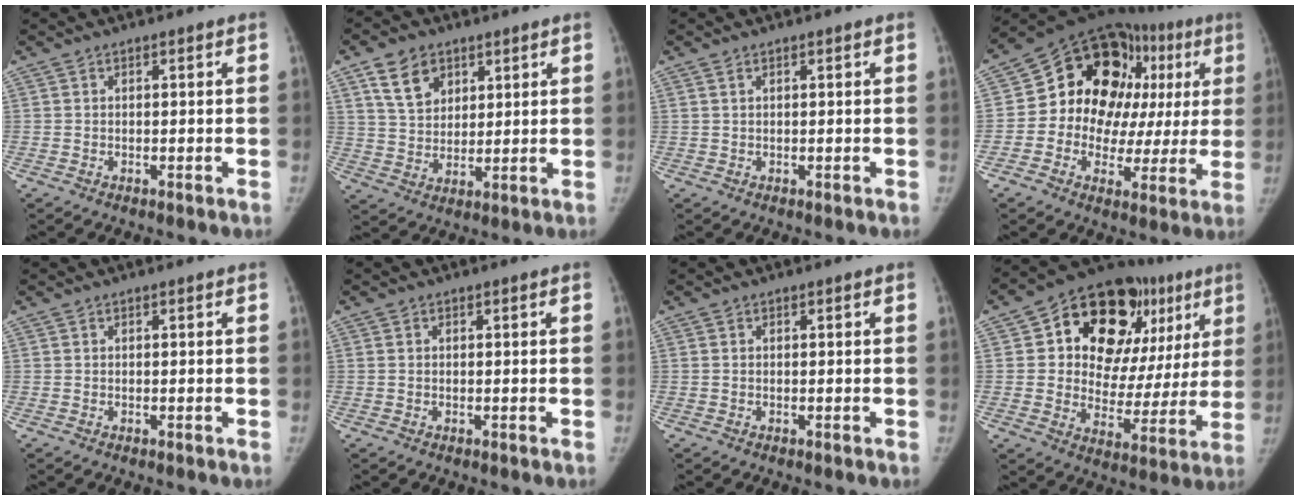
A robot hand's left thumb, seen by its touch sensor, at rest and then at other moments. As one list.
[{"total": 9.1, "force": [4.9, 6.2, 4.5], "torque": [-0.058, -0.022, 0.094]}, {"total": 0.7, "force": [0.5, 0.3, 0.5], "torque": [-0.013, 0.006, 0.011]}, {"total": 24.2, "force": [5.1, 15.8, 17.6], "torque": [-0.189, 0.037, 0.073]}, {"total": 0.0}, {"total": 0.0}, {"total": 0.0}, {"total": 26.1, "force": [10.6, 15.8, 18.0], "torque": [-0.196, 0.013, 0.158]}]